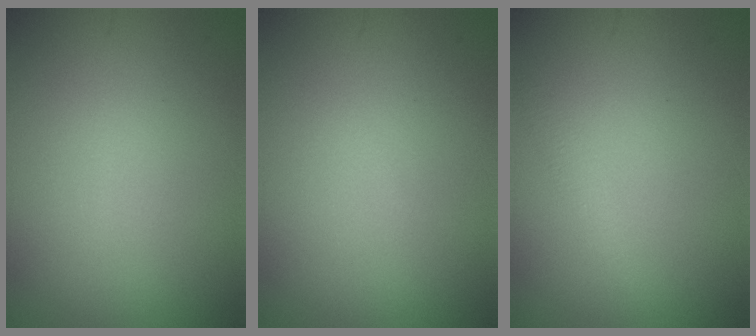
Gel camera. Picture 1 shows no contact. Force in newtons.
{"total": 0.0}
{"total": 1.2, "press": 1.2, "slide": 0.0}